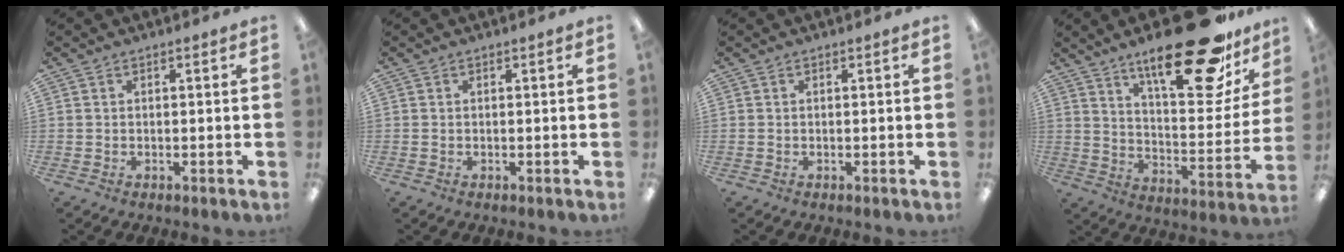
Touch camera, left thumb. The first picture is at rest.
{"total": 0.0}
{"total": 0.0}
{"total": 26.7, "force": [18.8, 8.6, 16.9], "torque": [-0.239, -0.119, 0.302]}